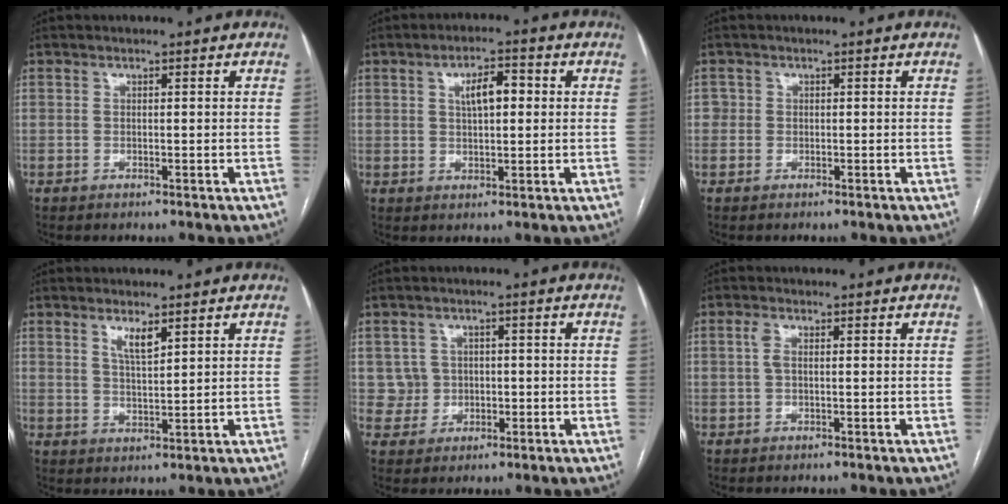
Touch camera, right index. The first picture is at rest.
{"total": 5.3, "force": [1.2, 2.1, 4.7], "torque": [-0.081, 0.014, 0.022]}
{"total": 0.6, "force": [-0.5, 0.4, 0.0], "torque": [-0.005, 0.005, -0.008]}
{"total": 3.4, "force": [2.1, 0.8, 2.6], "torque": [-0.053, -0.002, 0.042]}
{"total": 4.2, "force": [0.0, 4.2, 0.1], "torque": [0.011, 0.018, 0.007]}
{"total": 1.6, "force": [0.1, 0.8, 1.4], "torque": [-0.033, 0.010, 0.002]}